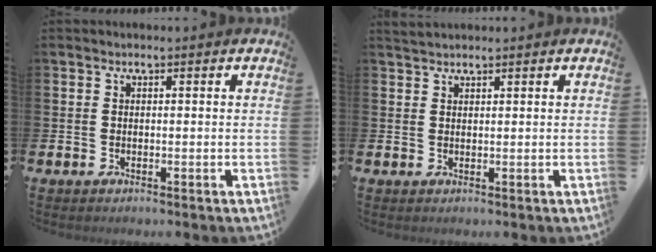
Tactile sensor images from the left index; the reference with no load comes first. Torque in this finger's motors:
{"motor_torque": [0.06, 0.01, -0.01, 0.00]}